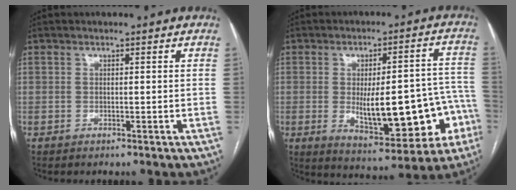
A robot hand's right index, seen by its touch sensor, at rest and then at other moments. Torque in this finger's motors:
{"motor_torque": [1.23, -0.65, 0.42, 0.19]}